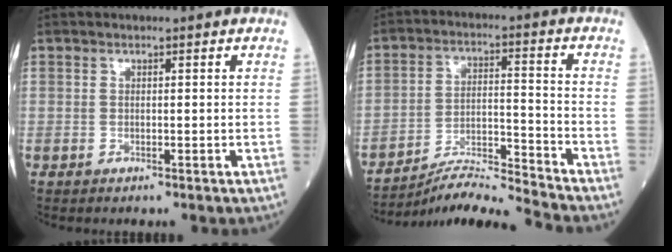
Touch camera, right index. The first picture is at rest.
{"total": 9.5, "force": [-9.0, -2.8, 1.0], "torque": [-0.019, 0.011, -0.162]}